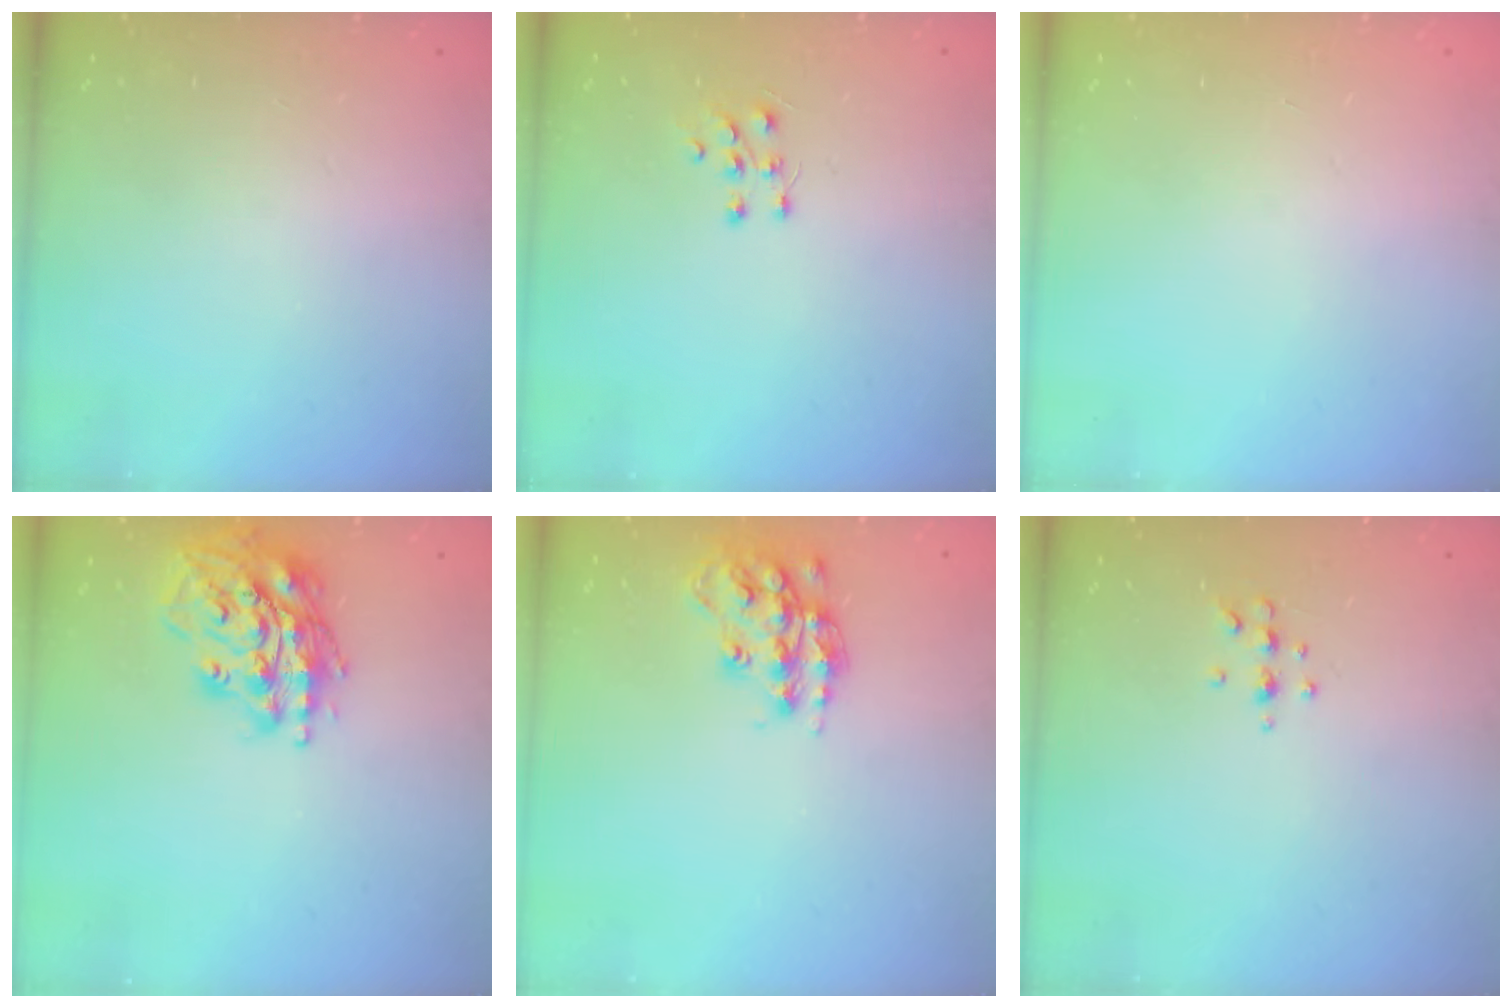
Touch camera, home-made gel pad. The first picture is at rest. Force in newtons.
{"total": 5.6, "press": 5.5, "slide": 1.0}
{"total": 0.0}
{"total": 17.6, "press": 17.4, "slide": 2.6}
{"total": 16.1, "press": 16.1, "slide": 1.0}
{"total": 4.7, "press": 4.6, "slide": 1.1}